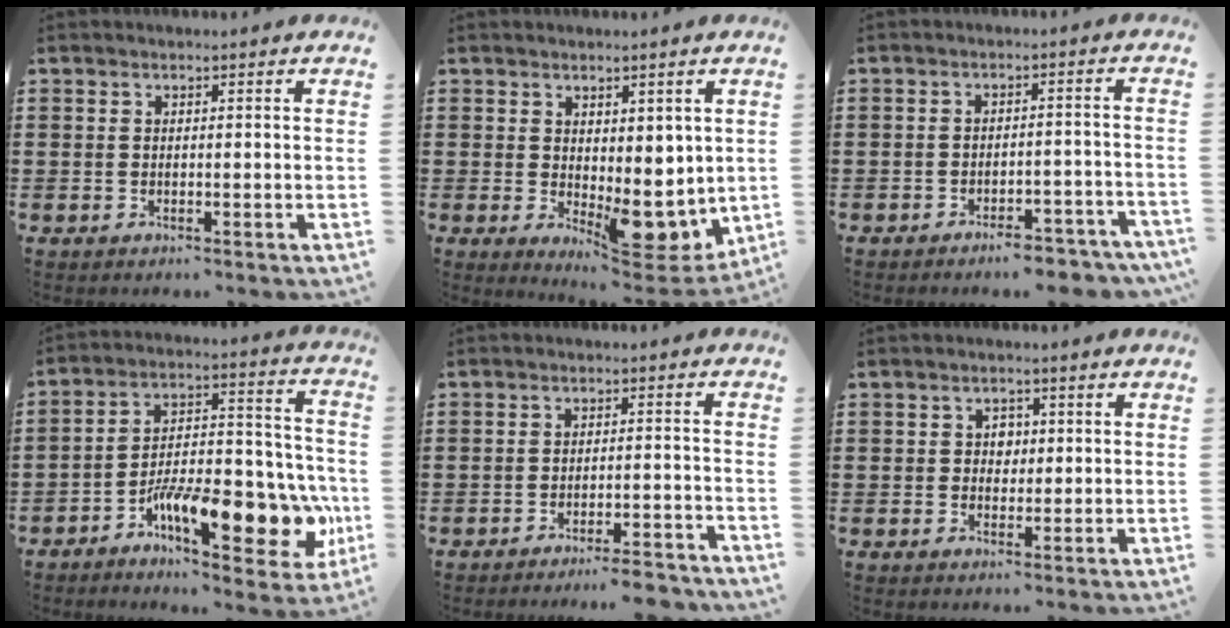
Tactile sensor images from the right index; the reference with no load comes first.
{"total": 6.1, "force": [0.2, 3.7, 4.8], "torque": [-0.052, -0.018, 0.010]}
{"total": 4.4, "force": [-4.2, 0.4, 1.5], "torque": [-0.026, -0.001, -0.080]}
{"total": 16.4, "force": [-7.4, 6.5, 13.1], "torque": [-0.196, 0.015, -0.113]}
{"total": 3.9, "force": [-3.6, -0.2, 1.4], "torque": [-0.025, -0.004, -0.073]}
{"total": 2.0, "force": [0.3, 1.7, 1.0], "torque": [-0.016, 0.007, 0.001]}